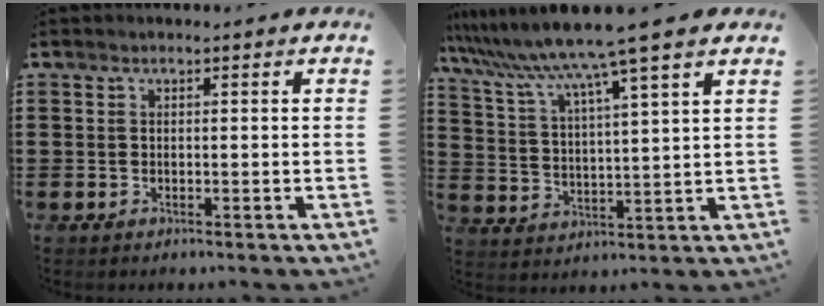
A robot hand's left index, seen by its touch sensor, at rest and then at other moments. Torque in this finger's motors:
{"motor_torque": [2.14, 0.00, 1.05, 0.21]}